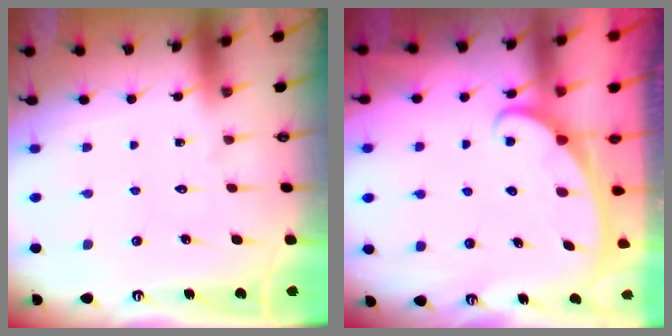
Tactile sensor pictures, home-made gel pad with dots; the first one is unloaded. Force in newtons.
{"total": 2.5, "press": 2.5, "slide": 0.4}